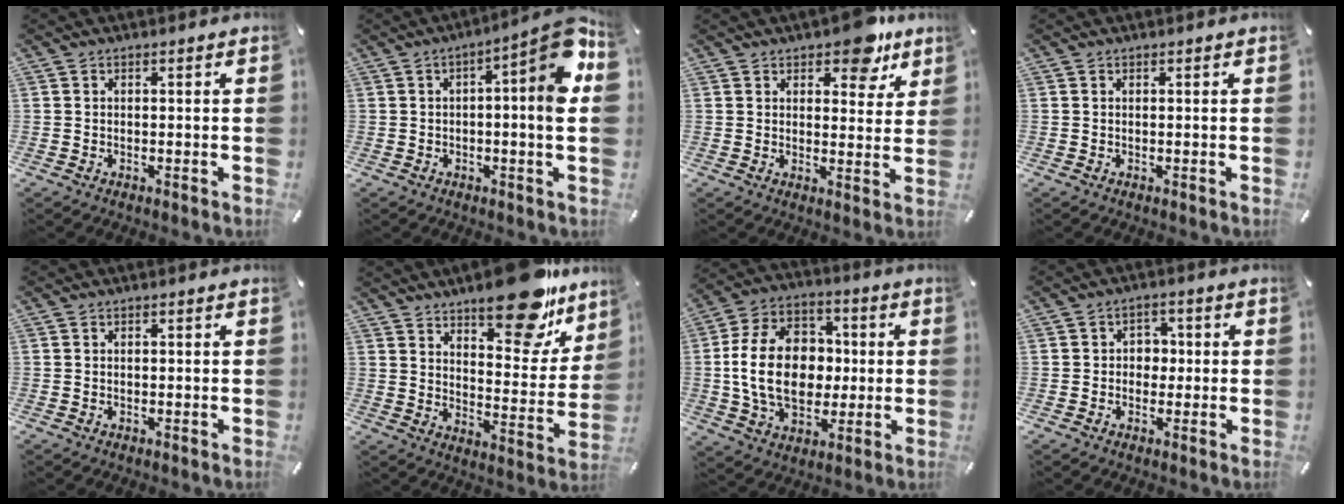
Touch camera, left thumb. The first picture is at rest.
{"total": 11.0, "force": [2.5, 1.2, 10.6], "torque": [-0.136, -0.035, 0.031]}
{"total": 9.3, "force": [6.8, 4.5, 4.5], "torque": [-0.036, -0.046, 0.114]}
{"total": 0.0}
{"total": 0.5, "force": [-0.1, 0.3, 0.4], "torque": [-0.008, 0.000, -0.003]}
{"total": 18.8, "force": [14.2, 7.3, 10.0], "torque": [-0.122, -0.108, 0.235]}
{"total": 18.5, "force": [-0.4, 13.9, 12.2], "torque": [-0.253, 0.013, -0.009]}
{"total": 4.4, "force": [-0.6, 4.0, 1.8], "torque": [-0.026, 0.008, -0.016]}